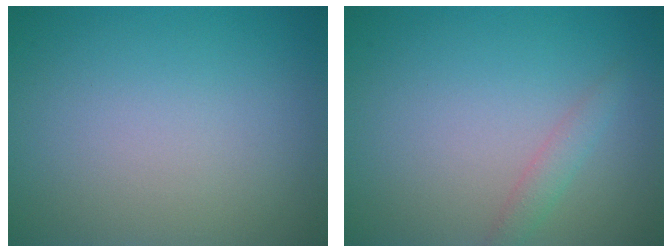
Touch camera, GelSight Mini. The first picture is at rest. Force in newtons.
{"total": 1.3, "press": 1.3, "slide": 0.1}